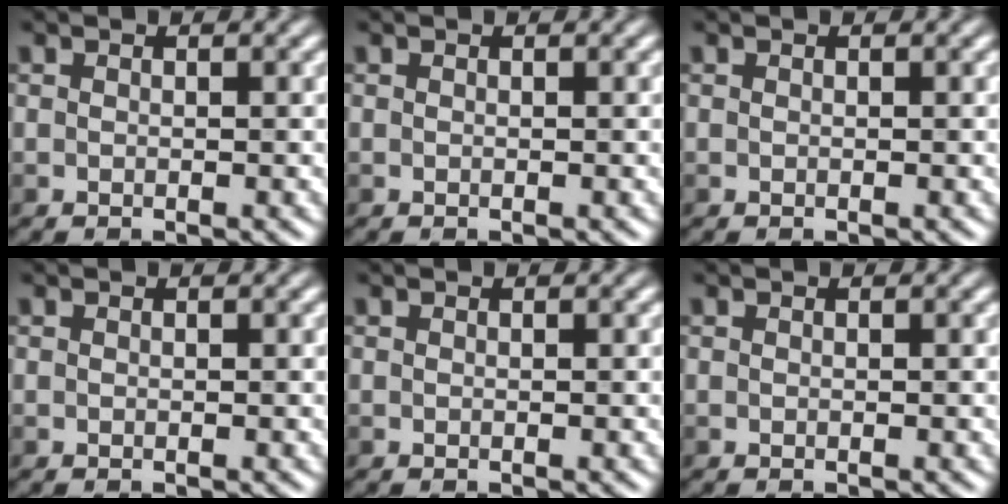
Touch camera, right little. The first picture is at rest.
{"total": 0.0}
{"total": 0.0}
{"total": 0.0}
{"total": 0.0}
{"total": 0.0}